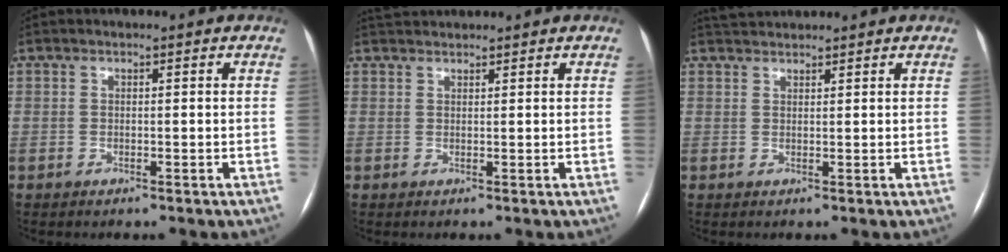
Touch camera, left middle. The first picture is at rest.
{"total": 2.7, "force": [2.7, 0.2, 0.3], "torque": [-0.007, 0.029, 0.051]}
{"total": 3.0, "force": [3.0, 0.2, 0.3], "torque": [-0.008, 0.027, 0.057]}